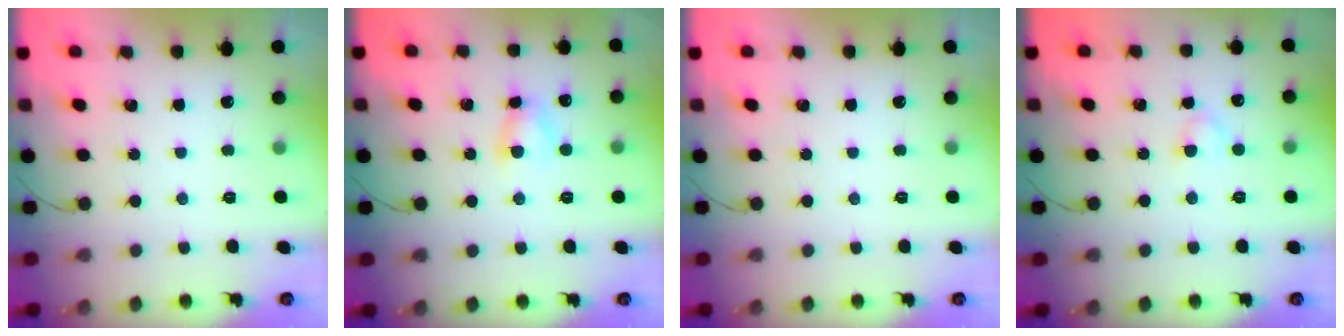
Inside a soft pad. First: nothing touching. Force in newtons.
{"total": 4.3, "press": 4.3, "slide": 0.4}
{"total": 0.0}
{"total": 2.0, "press": 1.7, "slide": 0.9}